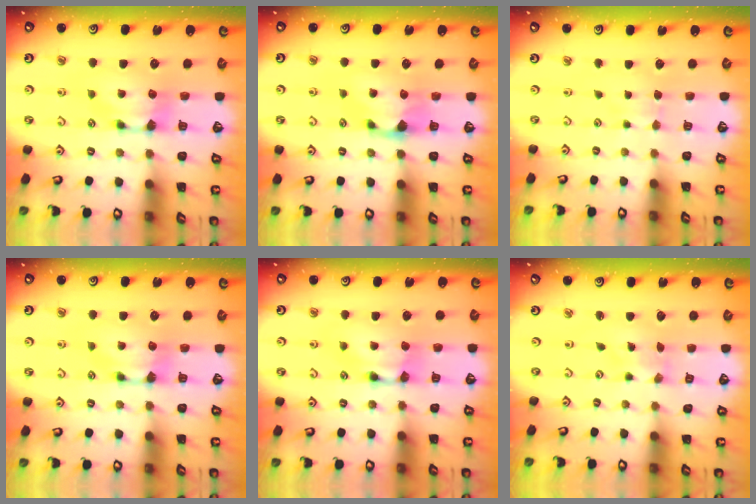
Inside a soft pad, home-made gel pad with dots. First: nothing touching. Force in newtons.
{"total": 1.0, "press": 0.3, "slide": 0.9}
{"total": 2.9, "press": 2.8, "slide": 0.4}
{"total": 0.0}
{"total": 2.1, "press": 2.1, "slide": 0.1}
{"total": 4.1, "press": 4.1, "slide": 0.6}